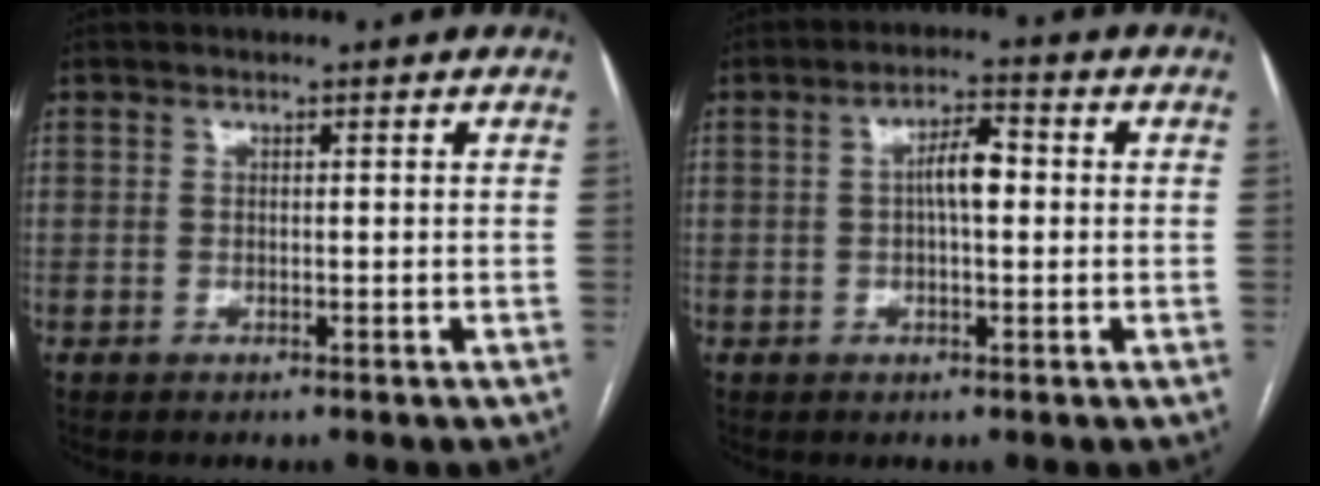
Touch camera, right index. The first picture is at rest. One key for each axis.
{"total": 4.9, "fx": 0.3, "fy": 1.5, "fz": 4.7, "tx": -0.082, "ty": 0.014, "tz": 0.003}